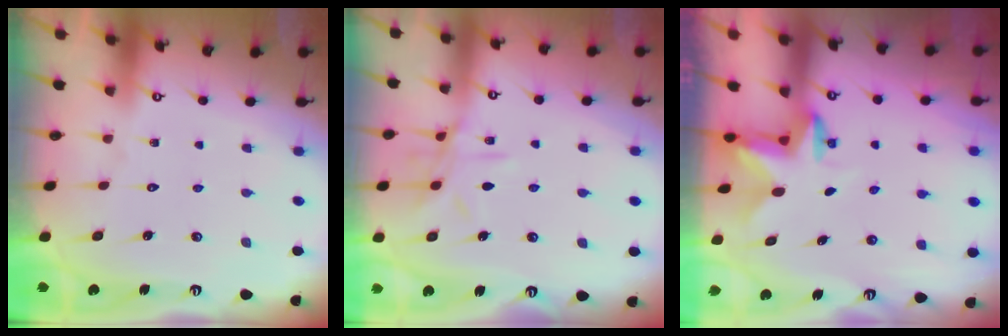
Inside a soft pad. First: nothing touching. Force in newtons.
{"total": 9.3, "press": 9.3, "slide": 0.7}
{"total": 2.8, "press": 2.8, "slide": 0.5}